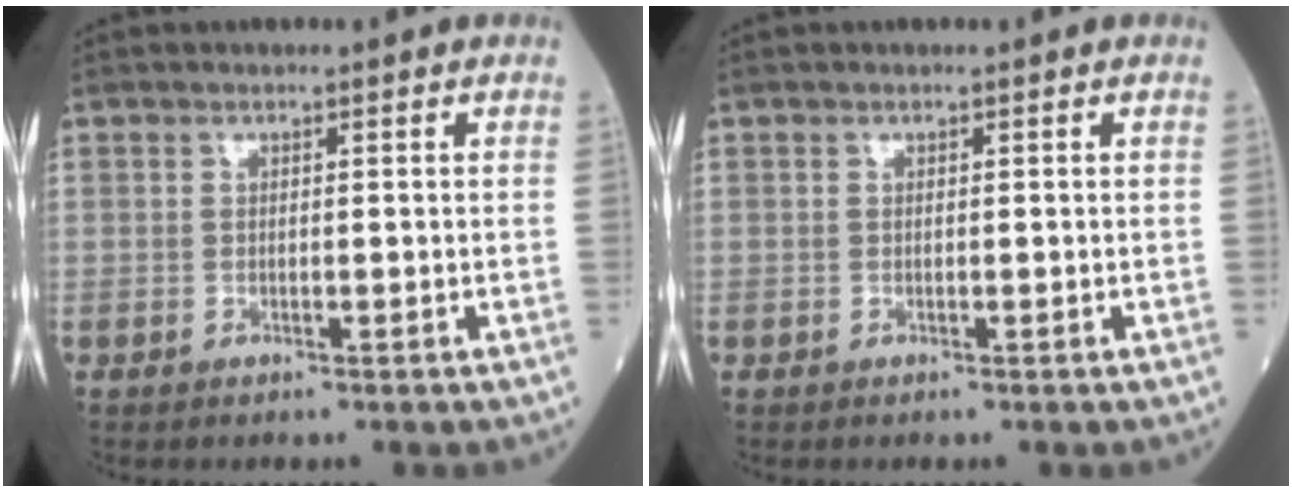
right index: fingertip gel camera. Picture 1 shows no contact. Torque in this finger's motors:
{"motor_torque": [0.28, 0.01, 0.04, 0.01]}